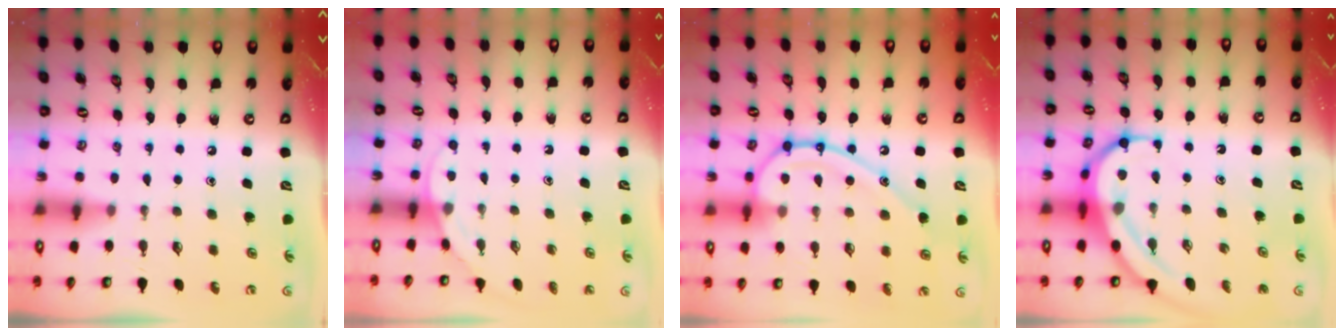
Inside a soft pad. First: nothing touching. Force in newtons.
{"total": 4.8, "press": 4.7, "slide": 0.5}
{"total": 14.9, "press": 14.8, "slide": 1.5}
{"total": 8.8, "press": 8.8, "slide": 0.6}